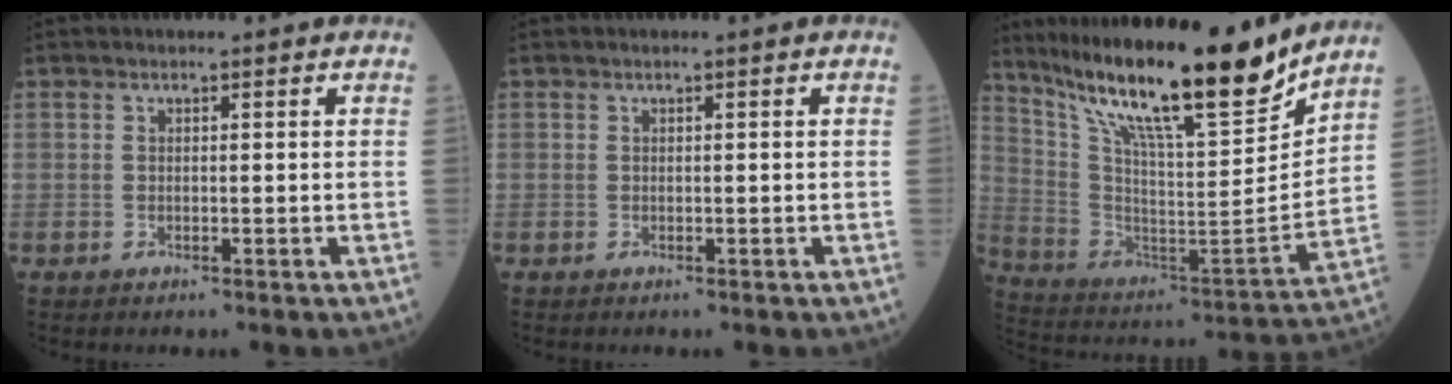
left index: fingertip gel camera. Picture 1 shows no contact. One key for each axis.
{"total": 0.0}
{"total": 23.6, "fx": 19.1, "fy": 2.0, "fz": 13.8, "tx": -0.244, "ty": -0.032, "tz": 0.318}